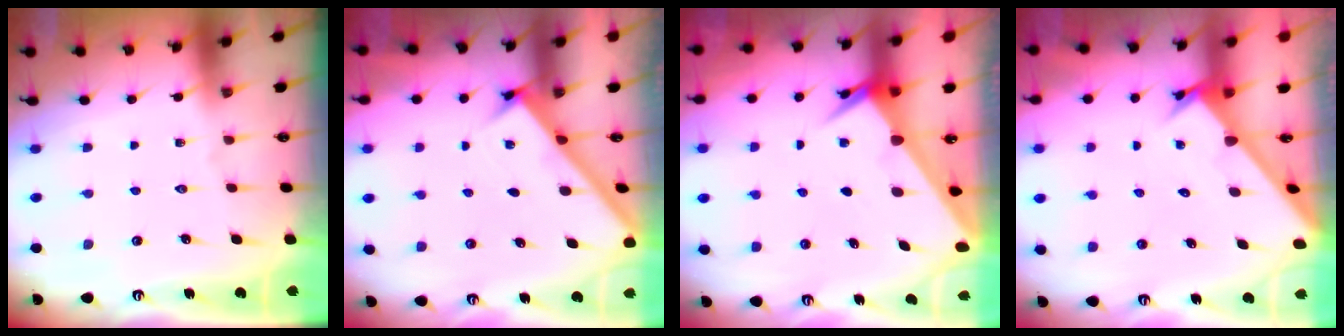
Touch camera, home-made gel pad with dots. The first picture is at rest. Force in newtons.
{"total": 2.7, "press": 2.6, "slide": 0.4}
{"total": 2.5, "press": 2.5, "slide": 0.2}
{"total": 2.6, "press": 2.6, "slide": 0.3}